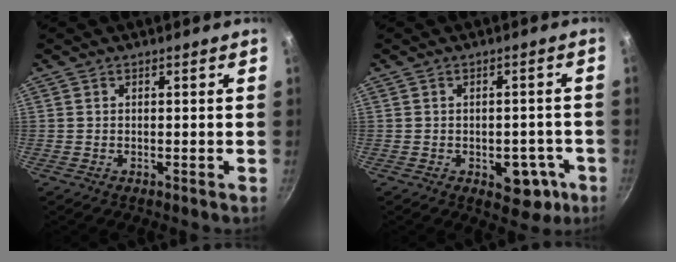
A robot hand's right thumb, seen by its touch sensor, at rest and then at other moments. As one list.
[{"total": 7.8, "force": [-2.8, 4.8, 5.4], "torque": [-0.034, 0.016, -0.025]}]